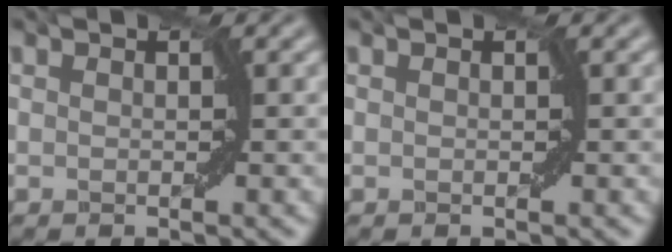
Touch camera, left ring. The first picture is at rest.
{"total": 0.0}